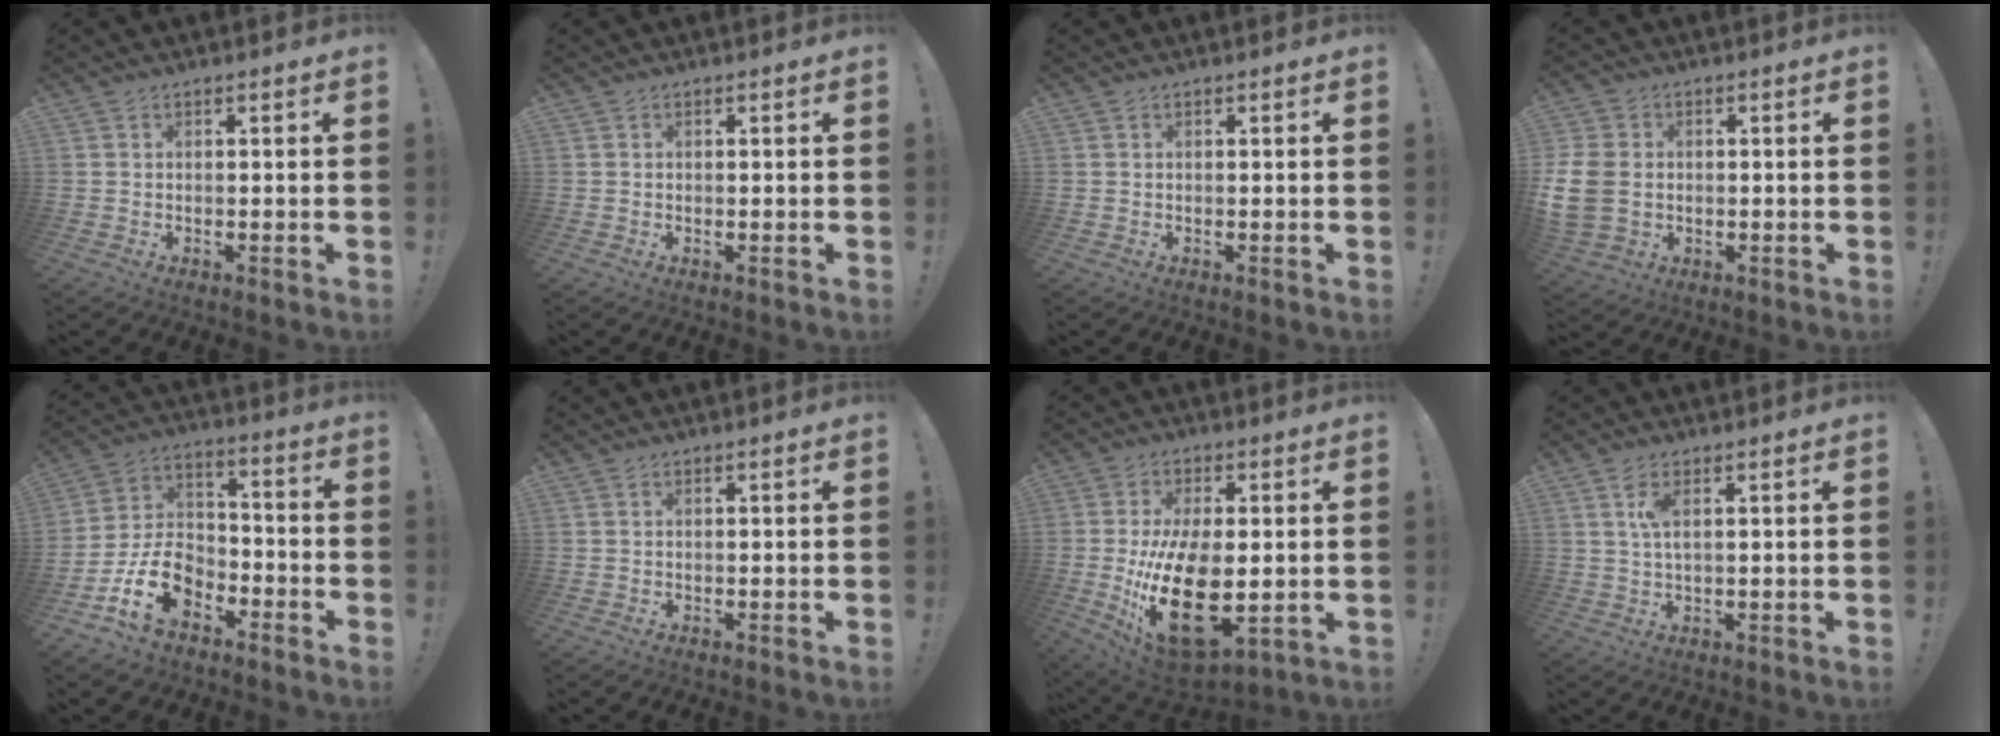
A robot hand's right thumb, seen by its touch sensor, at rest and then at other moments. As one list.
[{"total": 0.0}, {"total": 0.0}, {"total": 9.5, "force": [0.0, 7.4, 5.9], "torque": [-0.131, -0.002, 0.005]}, {"total": 14.7, "force": [-8.1, 9.5, 7.8], "torque": [-0.140, 0.059, -0.141]}, {"total": 0.0}, {"total": 22.5, "force": [-2.5, 12.2, 18.8], "torque": [-0.340, -0.020, -0.026]}, {"total": 4.7, "force": [1.6, 1.5, 4.2], "torque": [-0.074, -0.001, 0.025]}]